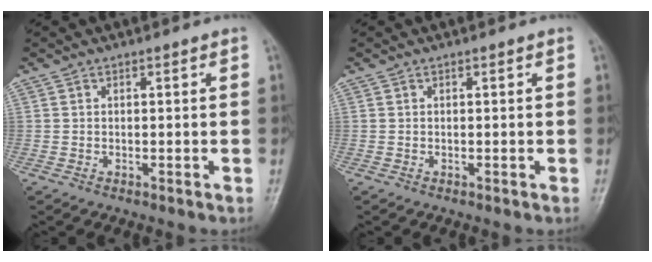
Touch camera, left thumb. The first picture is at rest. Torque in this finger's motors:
{"motor_torque": [0.00, 0.00, 0.01, -0.03, 0.00]}